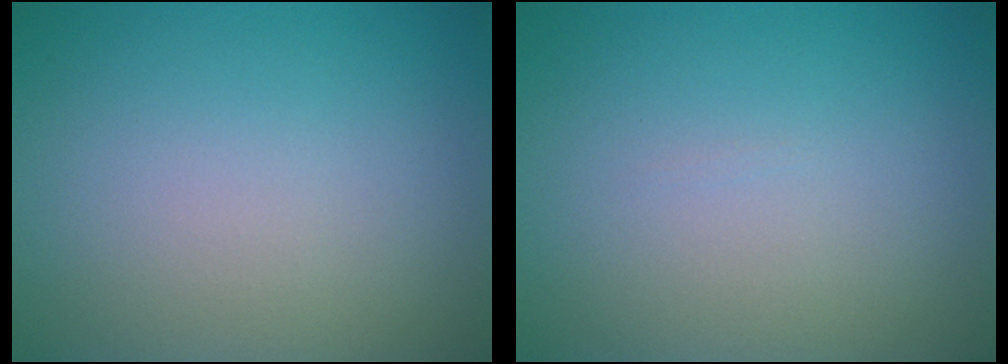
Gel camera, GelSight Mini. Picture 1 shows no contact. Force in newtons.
{"total": 0.0}